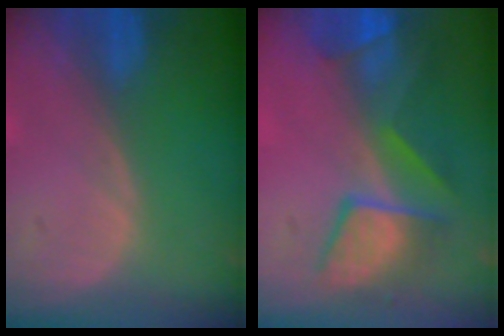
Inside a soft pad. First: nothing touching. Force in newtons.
{"total": 8.6, "press": 8.2, "slide": 2.6}